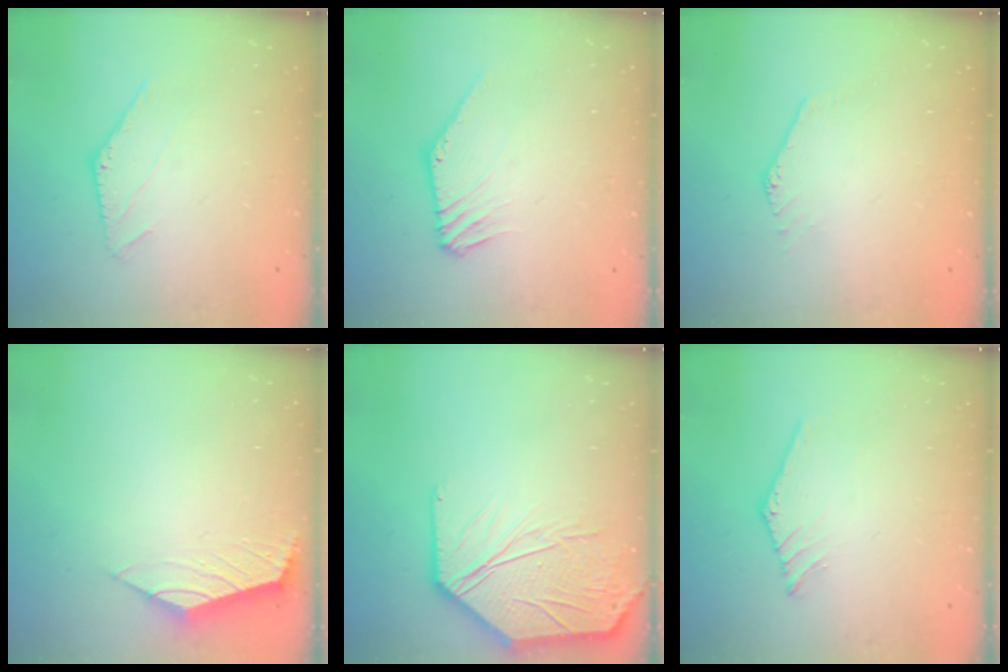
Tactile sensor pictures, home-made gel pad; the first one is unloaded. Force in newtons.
{"total": 3.4, "press": 3.4, "slide": 0.1}
{"total": 0.0}
{"total": 2.3, "press": 2.2, "slide": 0.6}
{"total": 15.2, "press": 15.1, "slide": 1.8}
{"total": 0.0}